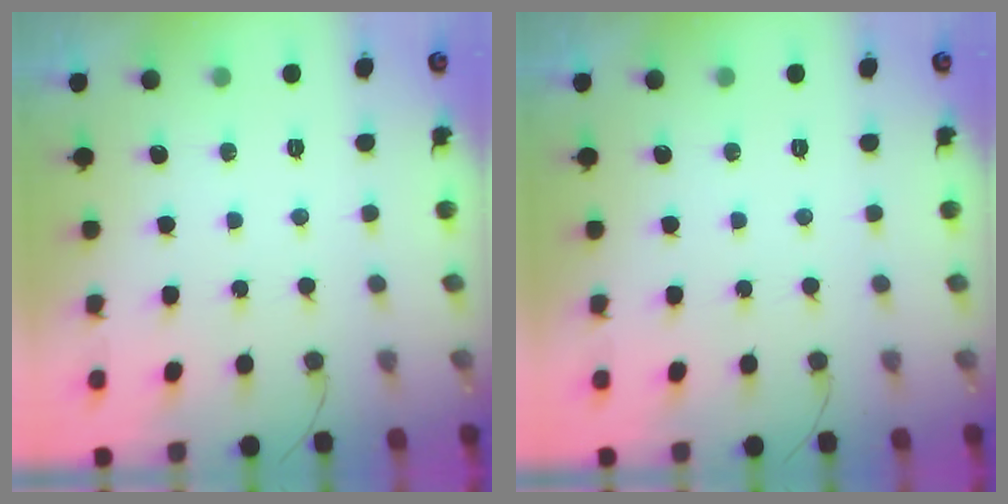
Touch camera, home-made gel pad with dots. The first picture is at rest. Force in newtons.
{"total": 0.0}